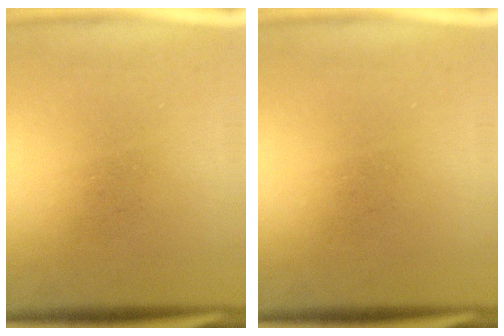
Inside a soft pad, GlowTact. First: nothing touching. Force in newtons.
{"total": 0.0}